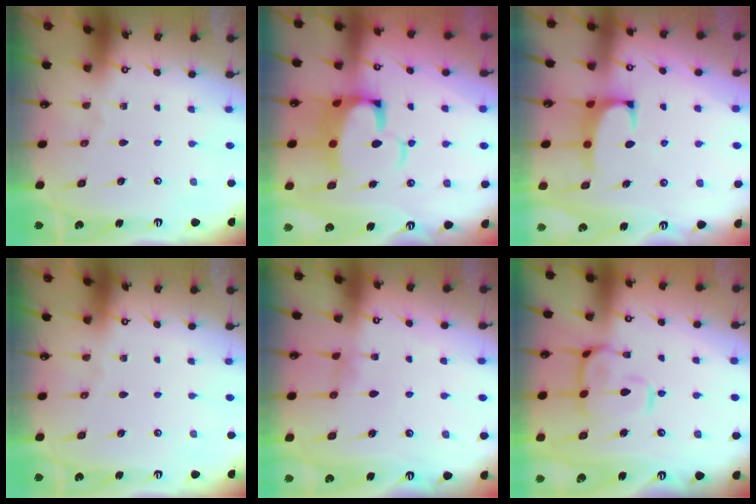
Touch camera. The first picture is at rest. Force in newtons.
{"total": 9.5, "press": 9.3, "slide": 1.5}
{"total": 0.9, "press": 0.6, "slide": 0.6}
{"total": 0.0}
{"total": 0.7, "press": 0.4, "slide": 0.5}
{"total": 7.8, "press": 7.7, "slide": 1.3}